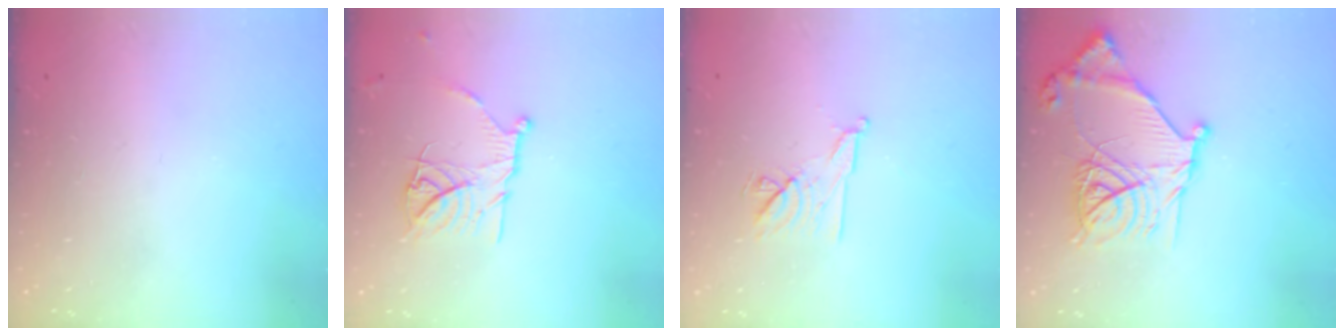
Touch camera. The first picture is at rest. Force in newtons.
{"total": 12.8, "press": 12.8, "slide": 1.1}
{"total": 8.9, "press": 8.9, "slide": 1.1}
{"total": 18.8, "press": 18.7, "slide": 2.0}